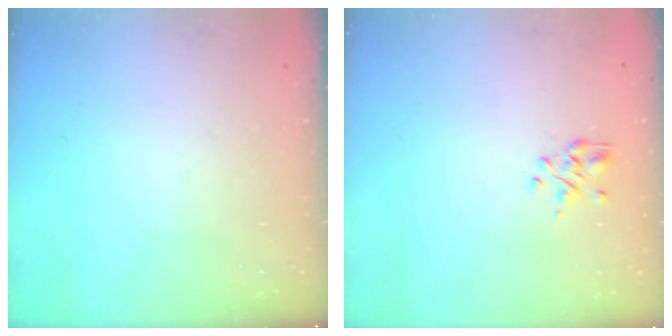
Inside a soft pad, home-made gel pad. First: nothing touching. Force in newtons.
{"total": 1.9, "press": 1.7, "slide": 0.9}